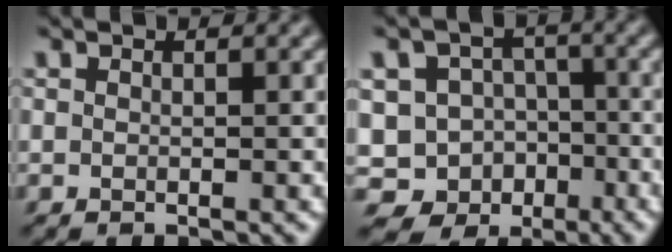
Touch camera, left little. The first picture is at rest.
{"total": 11.4, "force": [-6.4, 9.2, 1.7], "torque": [-0.024, -0.005, -0.107]}